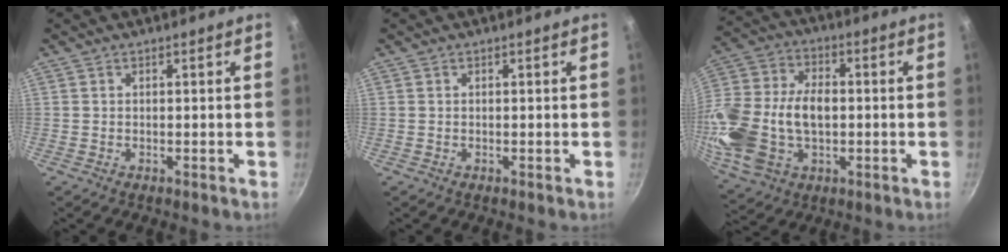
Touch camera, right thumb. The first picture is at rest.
{"total": 0.0}
{"total": 19.8, "force": [-1.8, 13.0, 14.8], "torque": [-0.292, 0.028, -0.028]}